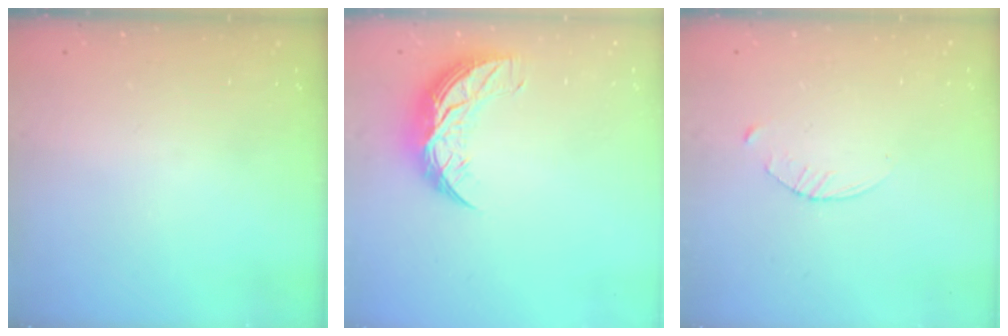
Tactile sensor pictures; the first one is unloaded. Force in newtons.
{"total": 9.9, "press": 9.9, "slide": 0.5}
{"total": 2.9, "press": 2.9, "slide": 0.4}